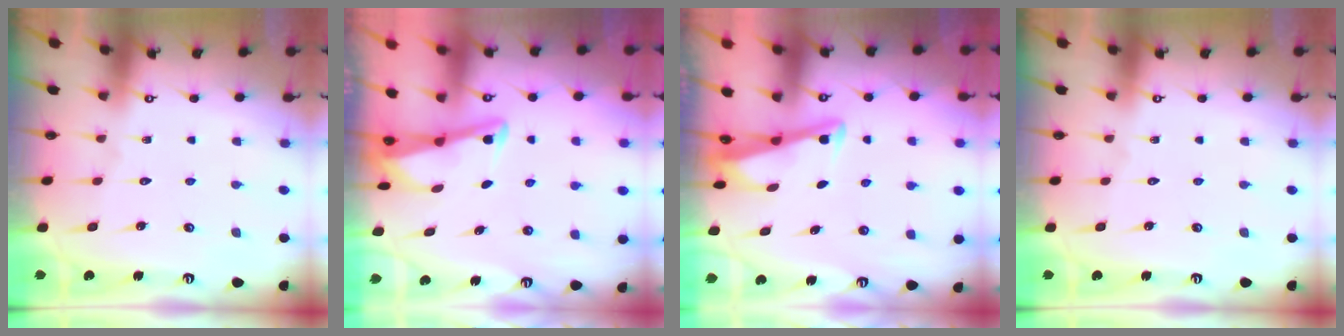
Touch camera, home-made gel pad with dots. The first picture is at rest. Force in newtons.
{"total": 3.4, "press": 3.4, "slide": 0.3}
{"total": 3.5, "press": 3.4, "slide": 0.3}
{"total": 0.0}